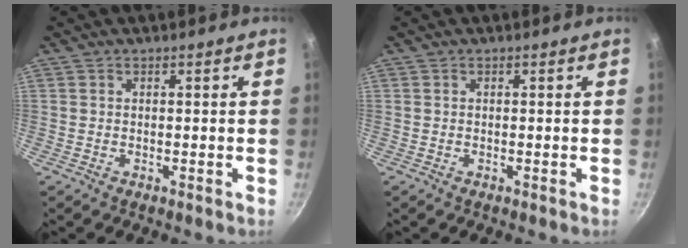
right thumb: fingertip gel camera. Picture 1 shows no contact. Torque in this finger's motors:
{"motor_torque": [-0.14, 0.15, 0.00, -0.01, 0.00]}